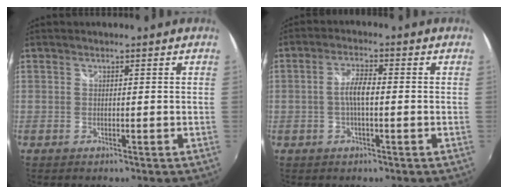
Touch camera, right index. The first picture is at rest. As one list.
[{"total": 3.9, "force": [-0.5, 1.0, 3.8], "torque": [-0.075, 0.006, -0.008]}]